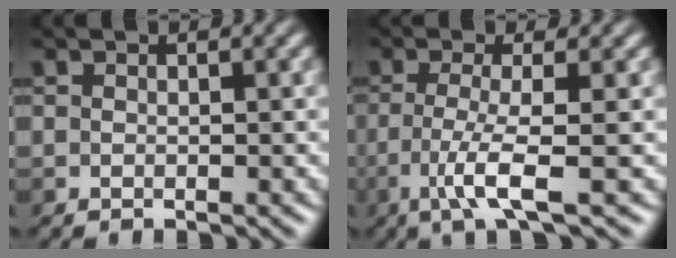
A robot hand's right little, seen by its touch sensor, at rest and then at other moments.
{"total": 4.1, "force": [-1.8, 0.1, 3.6], "torque": [-0.078, -0.002, -0.036]}